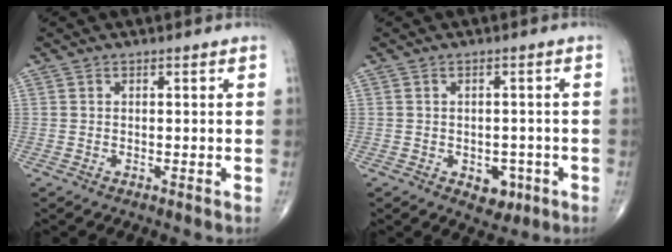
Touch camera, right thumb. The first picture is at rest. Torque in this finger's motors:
{"motor_torque": [0.88, 0.53, 0.12, -0.28, 0.00]}